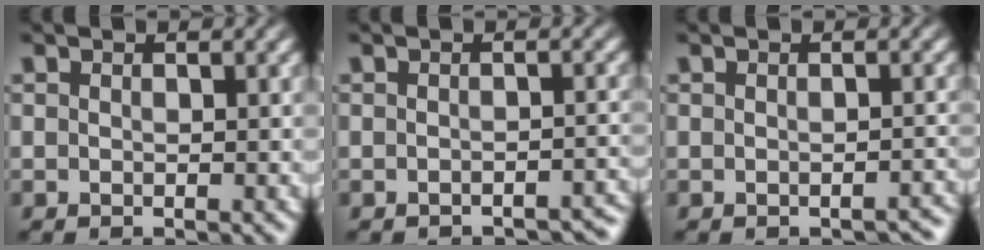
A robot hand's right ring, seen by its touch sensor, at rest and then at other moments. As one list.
[{"total": 2.6, "force": [-2.6, 0.2, 0.3], "torque": [0.004, -0.005, -0.038]}, {"total": 1.4, "force": [-1.4, 0.3, 0.3], "torque": [-0.006, -0.001, -0.019]}]